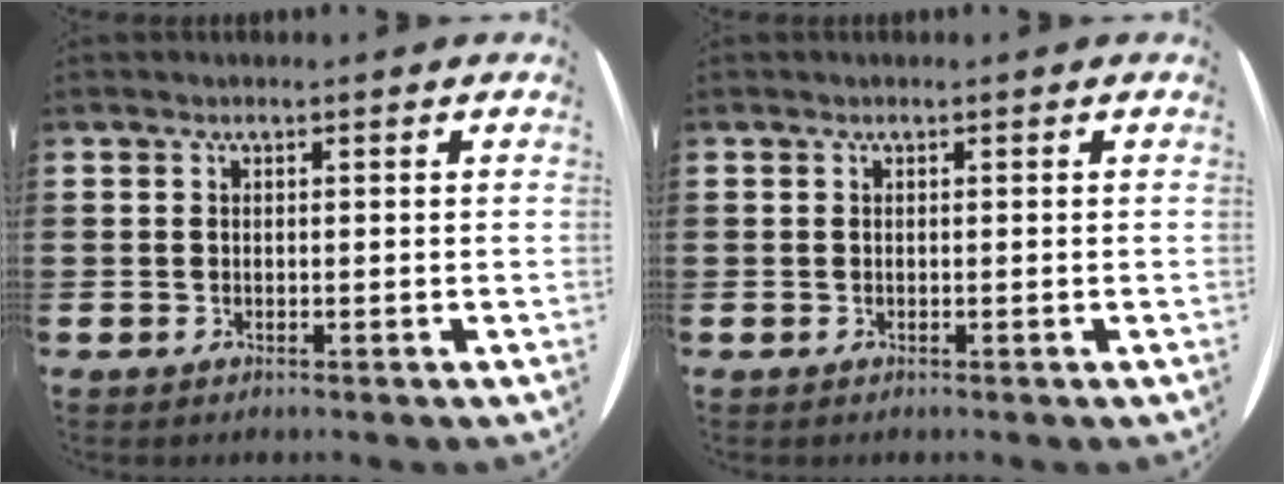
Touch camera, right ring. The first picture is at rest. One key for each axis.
{"total": 0.0}